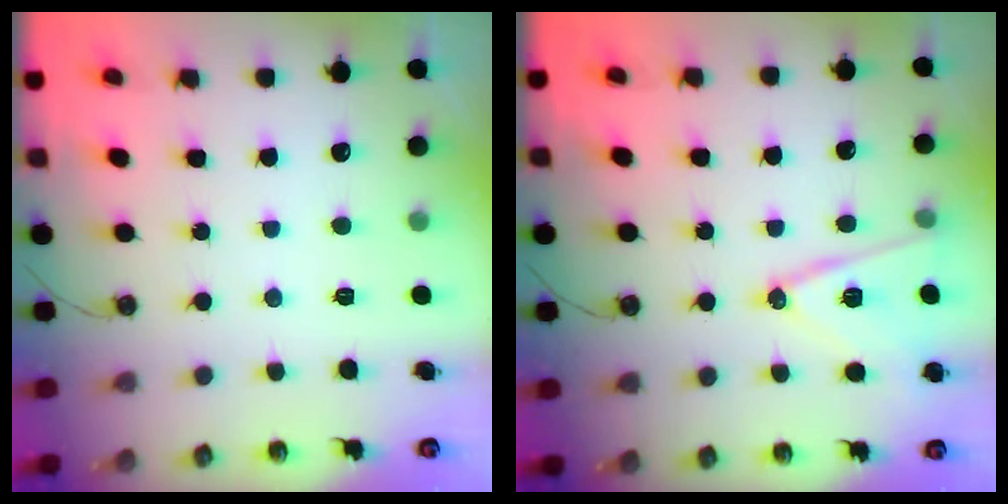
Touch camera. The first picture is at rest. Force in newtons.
{"total": 13.5, "press": 13.0, "slide": 3.8}